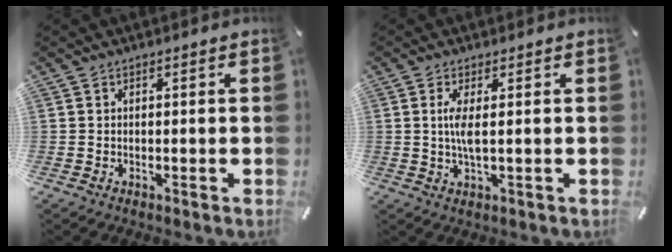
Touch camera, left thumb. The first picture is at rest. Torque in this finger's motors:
{"motor_torque": [-0.12, 0.15, 0.52, -0.05, 0.02]}